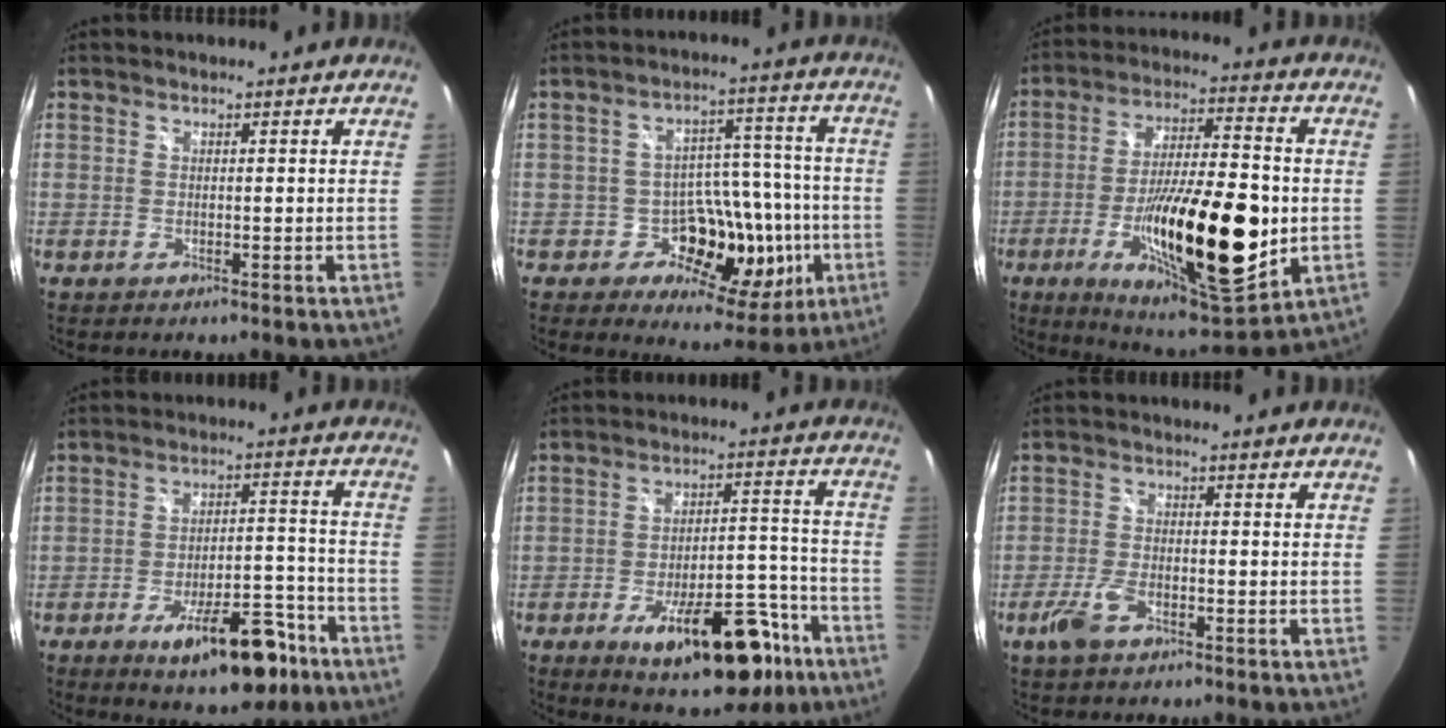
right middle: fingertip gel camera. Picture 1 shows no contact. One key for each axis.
{"total": 13.0, "fx": -4.1, "fy": 9.6, "fz": 7.7, "tx": -0.115, "ty": 0.018, "tz": -0.047}
{"total": 24.9, "fx": -6.1, "fy": 7.5, "fz": 22.9, "tx": -0.395, "ty": -0.024, "tz": -0.085}
{"total": 13.8, "fx": -8.5, "fy": 5.0, "fz": 9.6, "tx": -0.149, "ty": 0.012, "tz": -0.114}
{"total": 18.8, "fx": -10.8, "fy": 7.4, "fz": 13.4, "tx": -0.198, "ty": 0.011, "tz": -0.139}
{"total": 5.0, "fx": -3.1, "fy": 2.2, "fz": 3.3, "tx": -0.086, "ty": -0.004, "tz": -0.058}